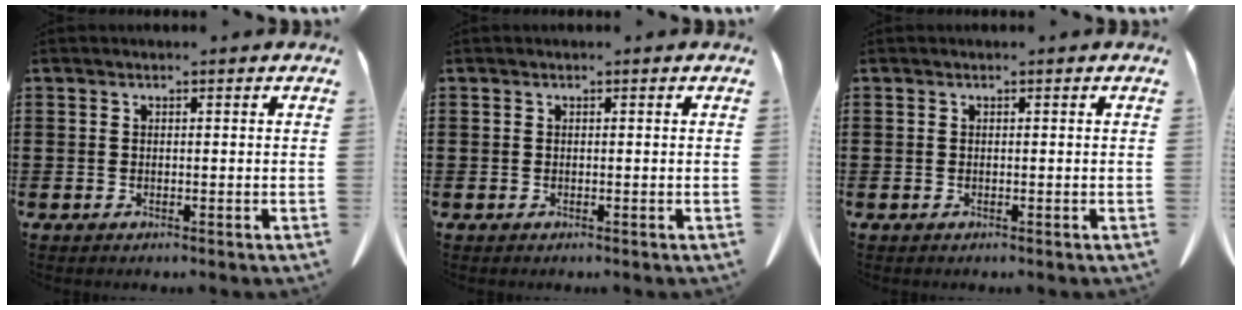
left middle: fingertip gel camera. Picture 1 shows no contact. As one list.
[{"total": 0.0}, {"total": 0.0}]